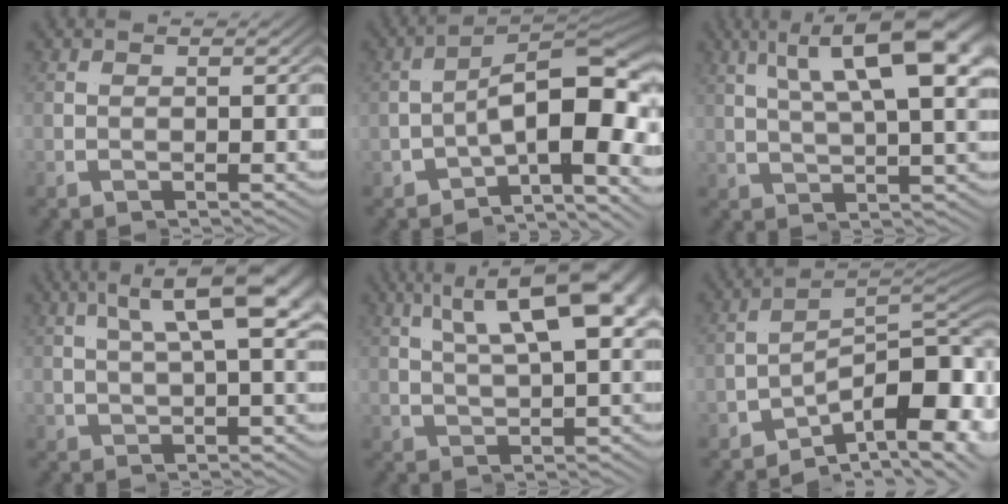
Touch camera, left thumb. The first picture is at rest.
{"total": 8.9, "force": [-2.5, 3.1, 7.9], "torque": [-0.121, 0.000, -0.044]}
{"total": 7.0, "force": [3.1, -0.6, 6.2], "torque": [-0.062, 0.049, 0.029]}
{"total": 4.7, "force": [1.8, -1.1, 4.2], "torque": [-0.050, 0.036, 0.017]}
{"total": 6.1, "force": [2.8, -0.2, 5.5], "torque": [-0.058, 0.039, 0.029]}
{"total": 8.2, "force": [-3.8, 1.7, 7.1], "torque": [-0.101, -0.001, -0.063]}